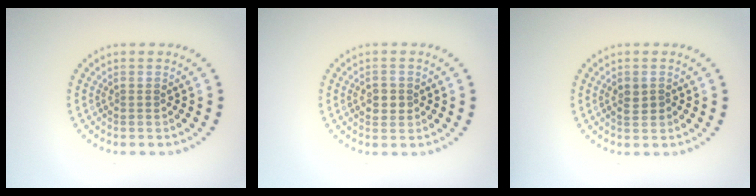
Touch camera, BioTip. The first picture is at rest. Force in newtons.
{"total": 1.9, "press": 1.8, "slide": 0.3}
{"total": 1.5, "press": 1.5, "slide": 0.1}